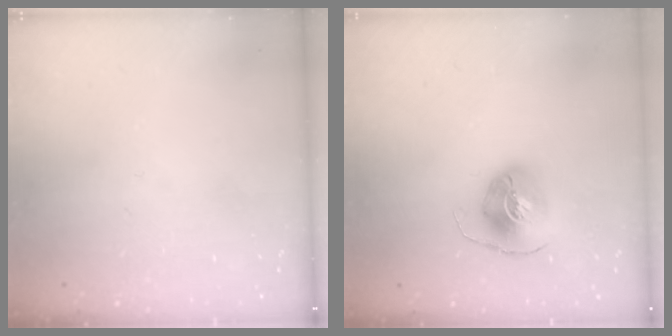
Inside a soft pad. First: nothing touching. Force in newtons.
{"total": 8.1, "press": 8.1, "slide": 0.3}